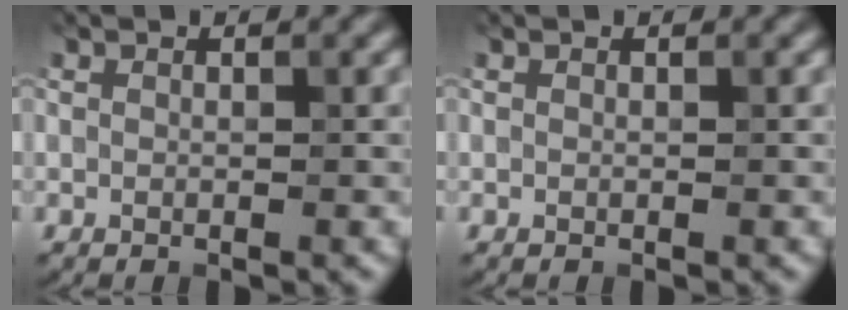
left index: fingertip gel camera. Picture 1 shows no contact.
{"total": 0.0}